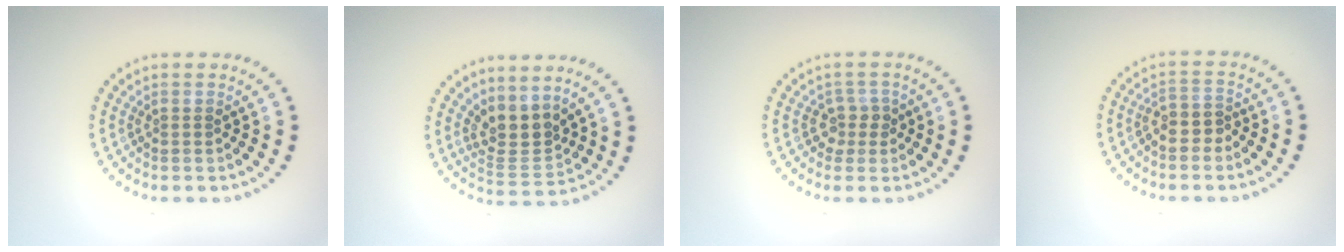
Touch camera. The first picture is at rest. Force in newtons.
{"total": 3.2, "press": 2.4, "slide": 2.0}
{"total": 1.7, "press": 1.3, "slide": 1.1}
{"total": 1.6, "press": 1.4, "slide": 0.7}